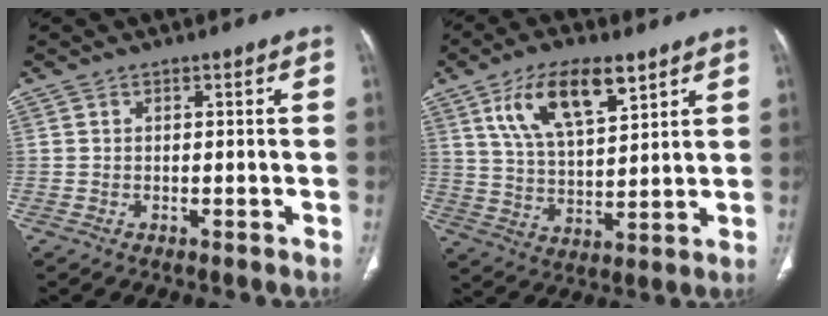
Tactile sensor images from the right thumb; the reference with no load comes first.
{"total": 13.9, "force": [7.4, 5.8, 10.3], "torque": [-0.165, -0.023, 0.140]}